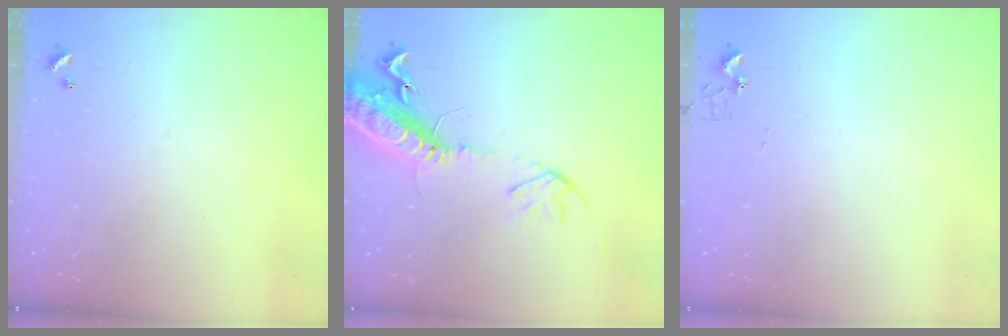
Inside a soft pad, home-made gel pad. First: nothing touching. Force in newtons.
{"total": 17.4, "press": 16.9, "slide": 4.1}
{"total": 2.7, "press": 2.7, "slide": 0.3}